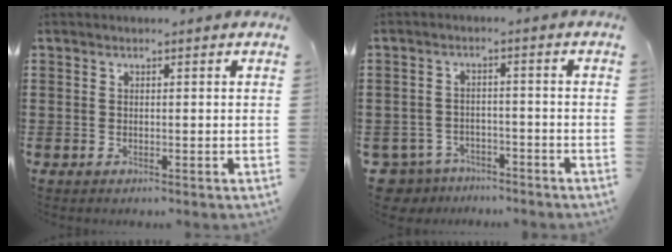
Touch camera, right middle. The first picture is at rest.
{"total": 3.9, "force": [-3.8, 0.9, 0.1], "torque": [-0.032, -0.007, -0.086]}